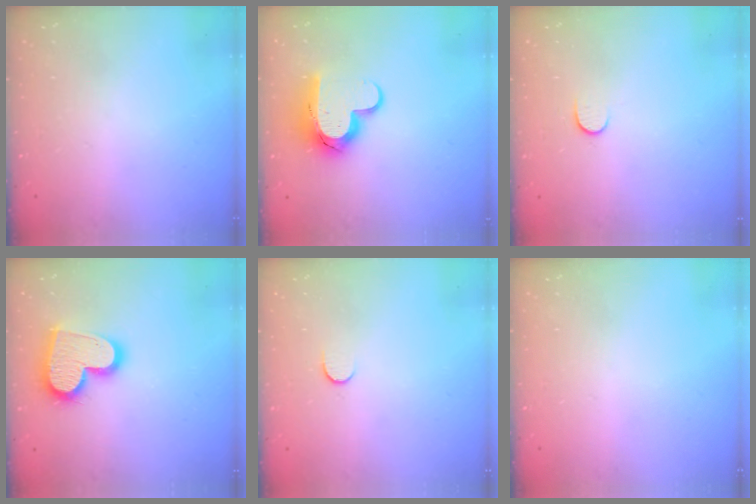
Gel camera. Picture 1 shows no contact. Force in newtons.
{"total": 14.0, "press": 13.9, "slide": 1.4}
{"total": 4.9, "press": 4.8, "slide": 0.6}
{"total": 16.2, "press": 16.2, "slide": 1.1}
{"total": 4.8, "press": 4.8, "slide": 0.5}
{"total": 0.0}